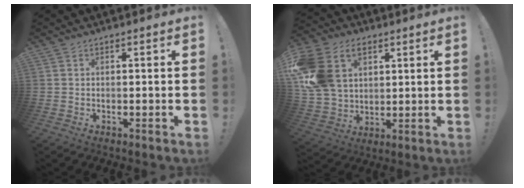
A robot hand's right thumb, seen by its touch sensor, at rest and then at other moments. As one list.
[{"total": 18.7, "force": [6.6, 13.8, 10.7], "torque": [-0.209, -0.019, 0.128]}]